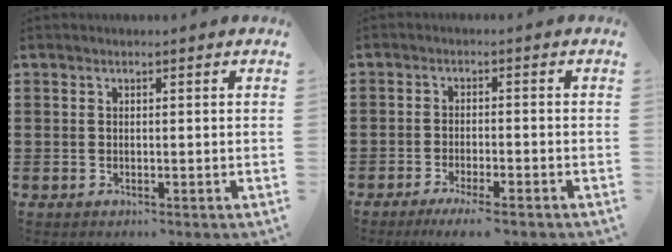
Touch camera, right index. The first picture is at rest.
{"total": 3.1, "force": [-2.6, 0.0, 1.6], "torque": [-0.033, -0.004, -0.050]}